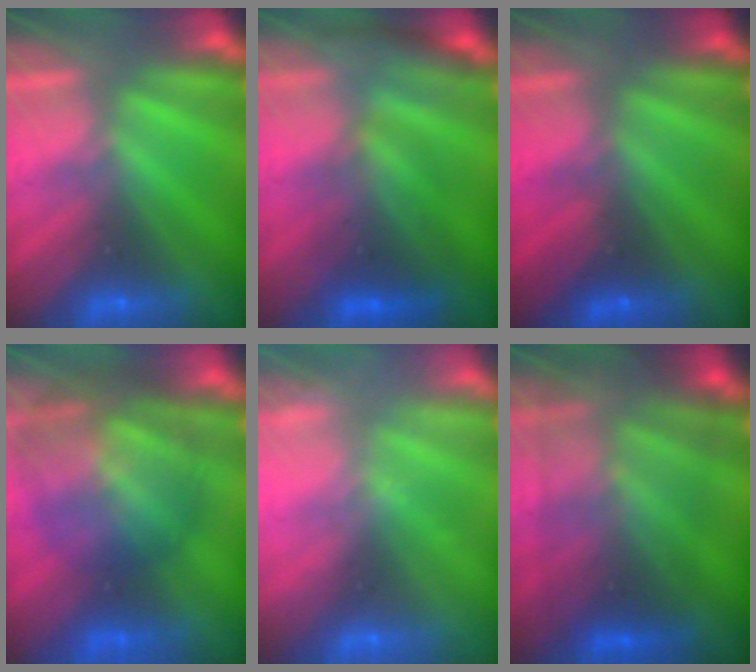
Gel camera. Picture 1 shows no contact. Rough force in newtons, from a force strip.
{"total": 2.4}
{"total": 1.9}
{"total": 7.8}
{"total": 2.3}
{"total": 5.8}